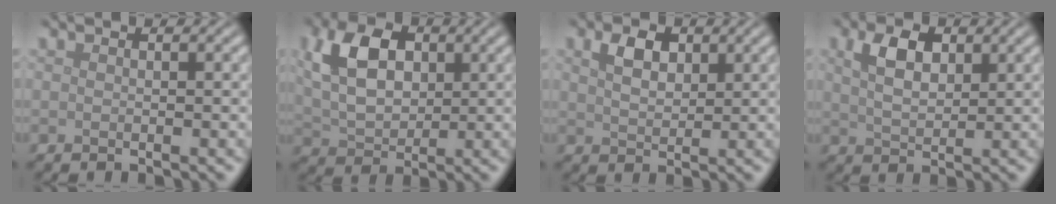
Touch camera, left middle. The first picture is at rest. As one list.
[{"total": 7.4, "force": [2.0, 4.8, 5.3], "torque": [-0.113, 0.011, 0.034]}, {"total": 3.0, "force": [1.4, 1.8, 1.9], "torque": [-0.040, 0.003, 0.027]}, {"total": 3.9, "force": [1.7, 2.3, 2.8], "torque": [-0.060, 0.005, 0.032]}]